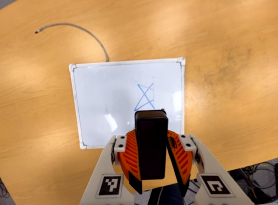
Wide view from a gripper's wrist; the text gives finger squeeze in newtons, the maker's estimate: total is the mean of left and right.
{"total": 7.0, "left": 7.4, "right": 6.6}